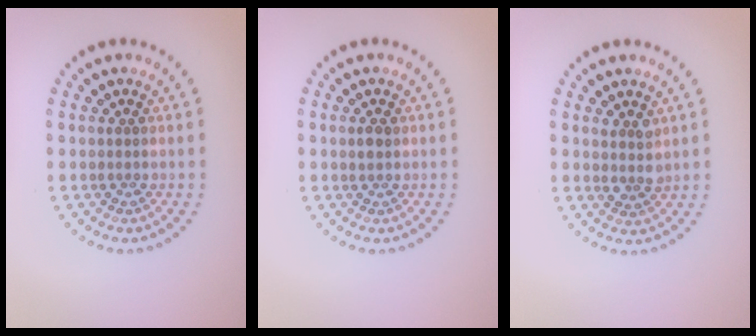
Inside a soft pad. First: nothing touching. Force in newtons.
{"total": 1.1, "press": 1.0, "slide": 0.3}
{"total": 1.8, "press": 1.5, "slide": 1.0}